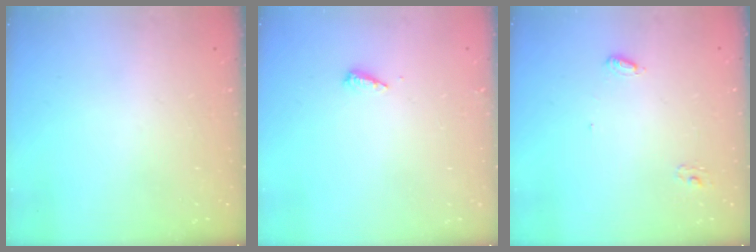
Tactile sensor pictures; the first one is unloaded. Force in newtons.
{"total": 3.6, "press": 3.6, "slide": 0.3}
{"total": 4.2, "press": 4.2, "slide": 0.3}